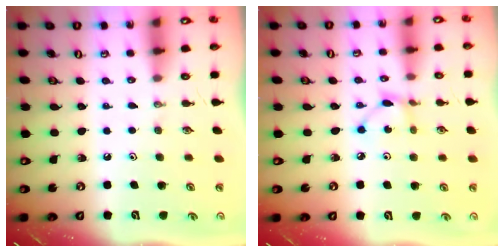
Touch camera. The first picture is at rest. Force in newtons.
{"total": 2.7, "press": 2.7, "slide": 0.1}